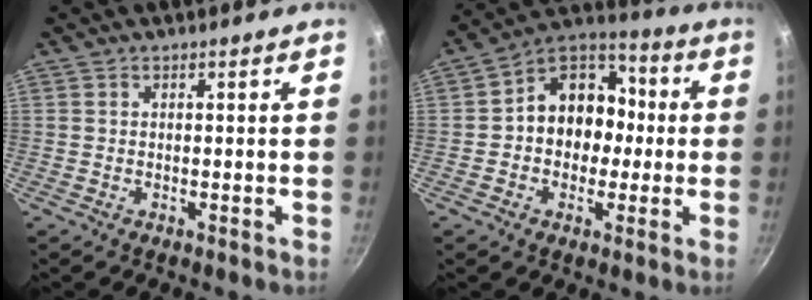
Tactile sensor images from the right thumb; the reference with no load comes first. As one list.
[{"total": 13.5, "force": [-0.3, 11.1, 7.7], "torque": [-0.062, 0.043, -0.024]}]